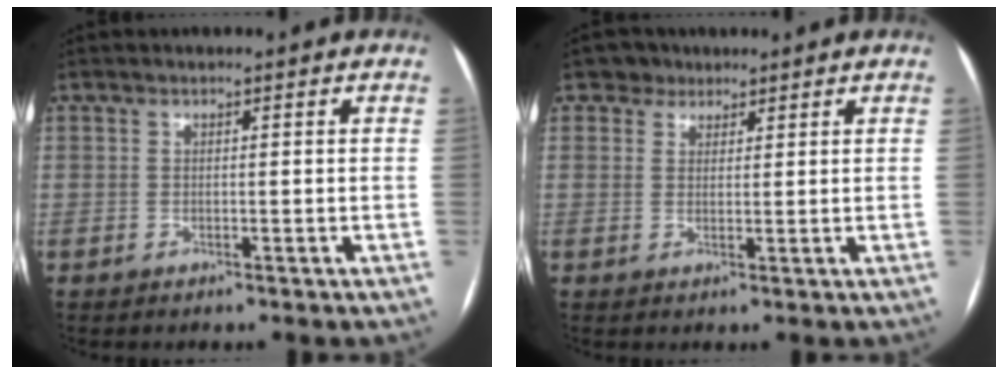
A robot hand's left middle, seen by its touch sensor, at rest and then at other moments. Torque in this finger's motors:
{"motor_torque": [-0.06, -0.02, -0.07, -0.01]}